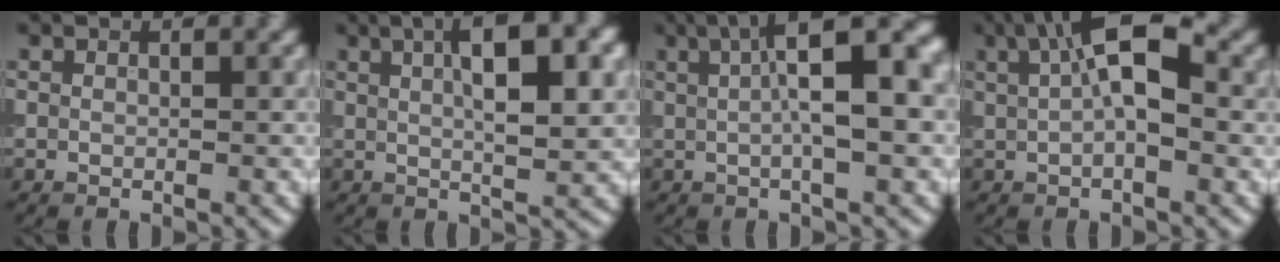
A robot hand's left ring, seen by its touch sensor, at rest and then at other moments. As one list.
[{"total": 7.3, "force": [2.2, 2.1, 6.6], "torque": [-0.087, 0.012, 0.032]}, {"total": 9.7, "force": [2.2, 3.0, 8.9], "torque": [-0.109, 0.021, 0.027]}, {"total": 6.2, "force": [1.6, 2.2, 5.6], "torque": [-0.092, 0.014, 0.018]}]